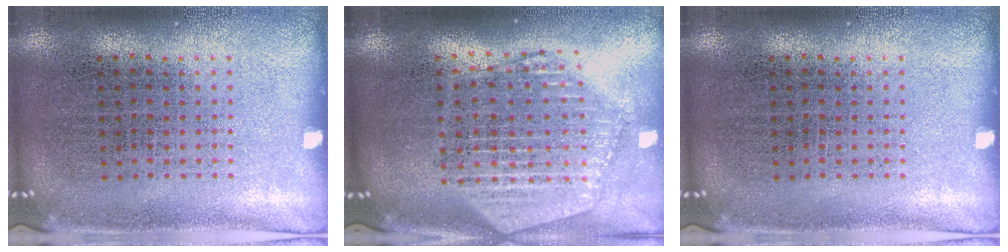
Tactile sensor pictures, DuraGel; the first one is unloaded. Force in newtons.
{"total": 2.4, "press": 2.1, "slide": 1.2}
{"total": 0.0}